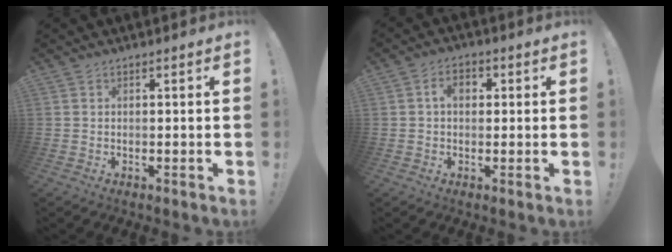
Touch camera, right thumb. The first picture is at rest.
{"total": 5.0, "force": [0.9, 3.4, 3.5], "torque": [-0.055, 0.008, 0.014]}